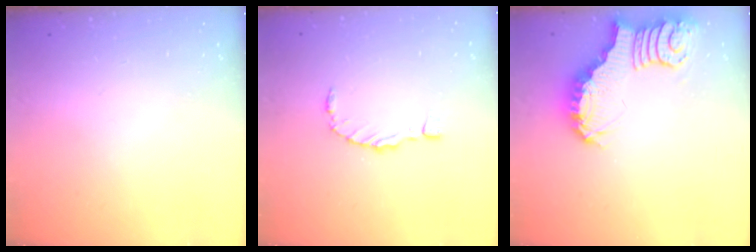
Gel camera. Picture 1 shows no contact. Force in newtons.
{"total": 0.0}
{"total": 3.8, "press": 3.8, "slide": 0.5}